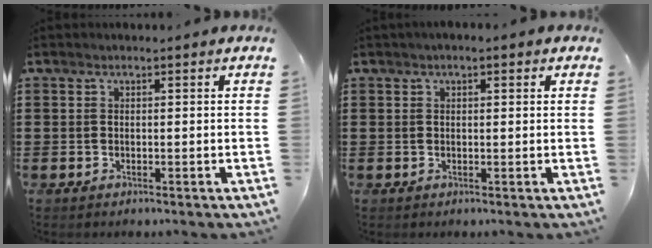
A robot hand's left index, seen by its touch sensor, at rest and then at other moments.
{"total": 1.2, "force": [0.7, 0.4, 1.0], "torque": [-0.019, 0.005, 0.011]}